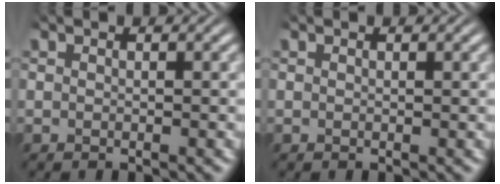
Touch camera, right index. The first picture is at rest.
{"total": 0.0}